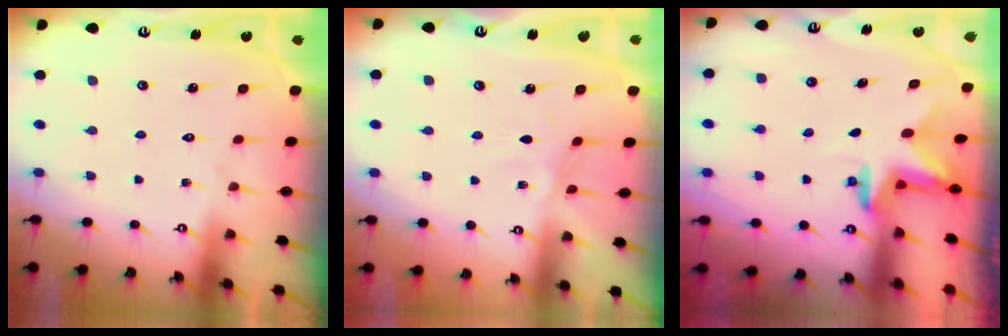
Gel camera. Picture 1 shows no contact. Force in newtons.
{"total": 1.7, "press": 1.6, "slide": 0.3}
{"total": 2.4, "press": 2.4, "slide": 0.4}